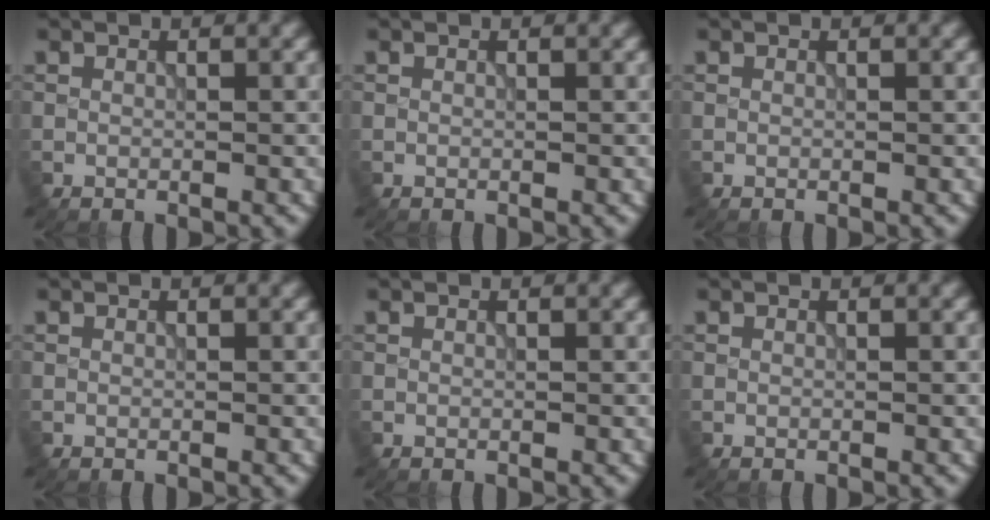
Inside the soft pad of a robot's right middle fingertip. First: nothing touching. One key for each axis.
{"total": 0.0}
{"total": 0.0}
{"total": 0.0}
{"total": 0.0}
{"total": 0.0}